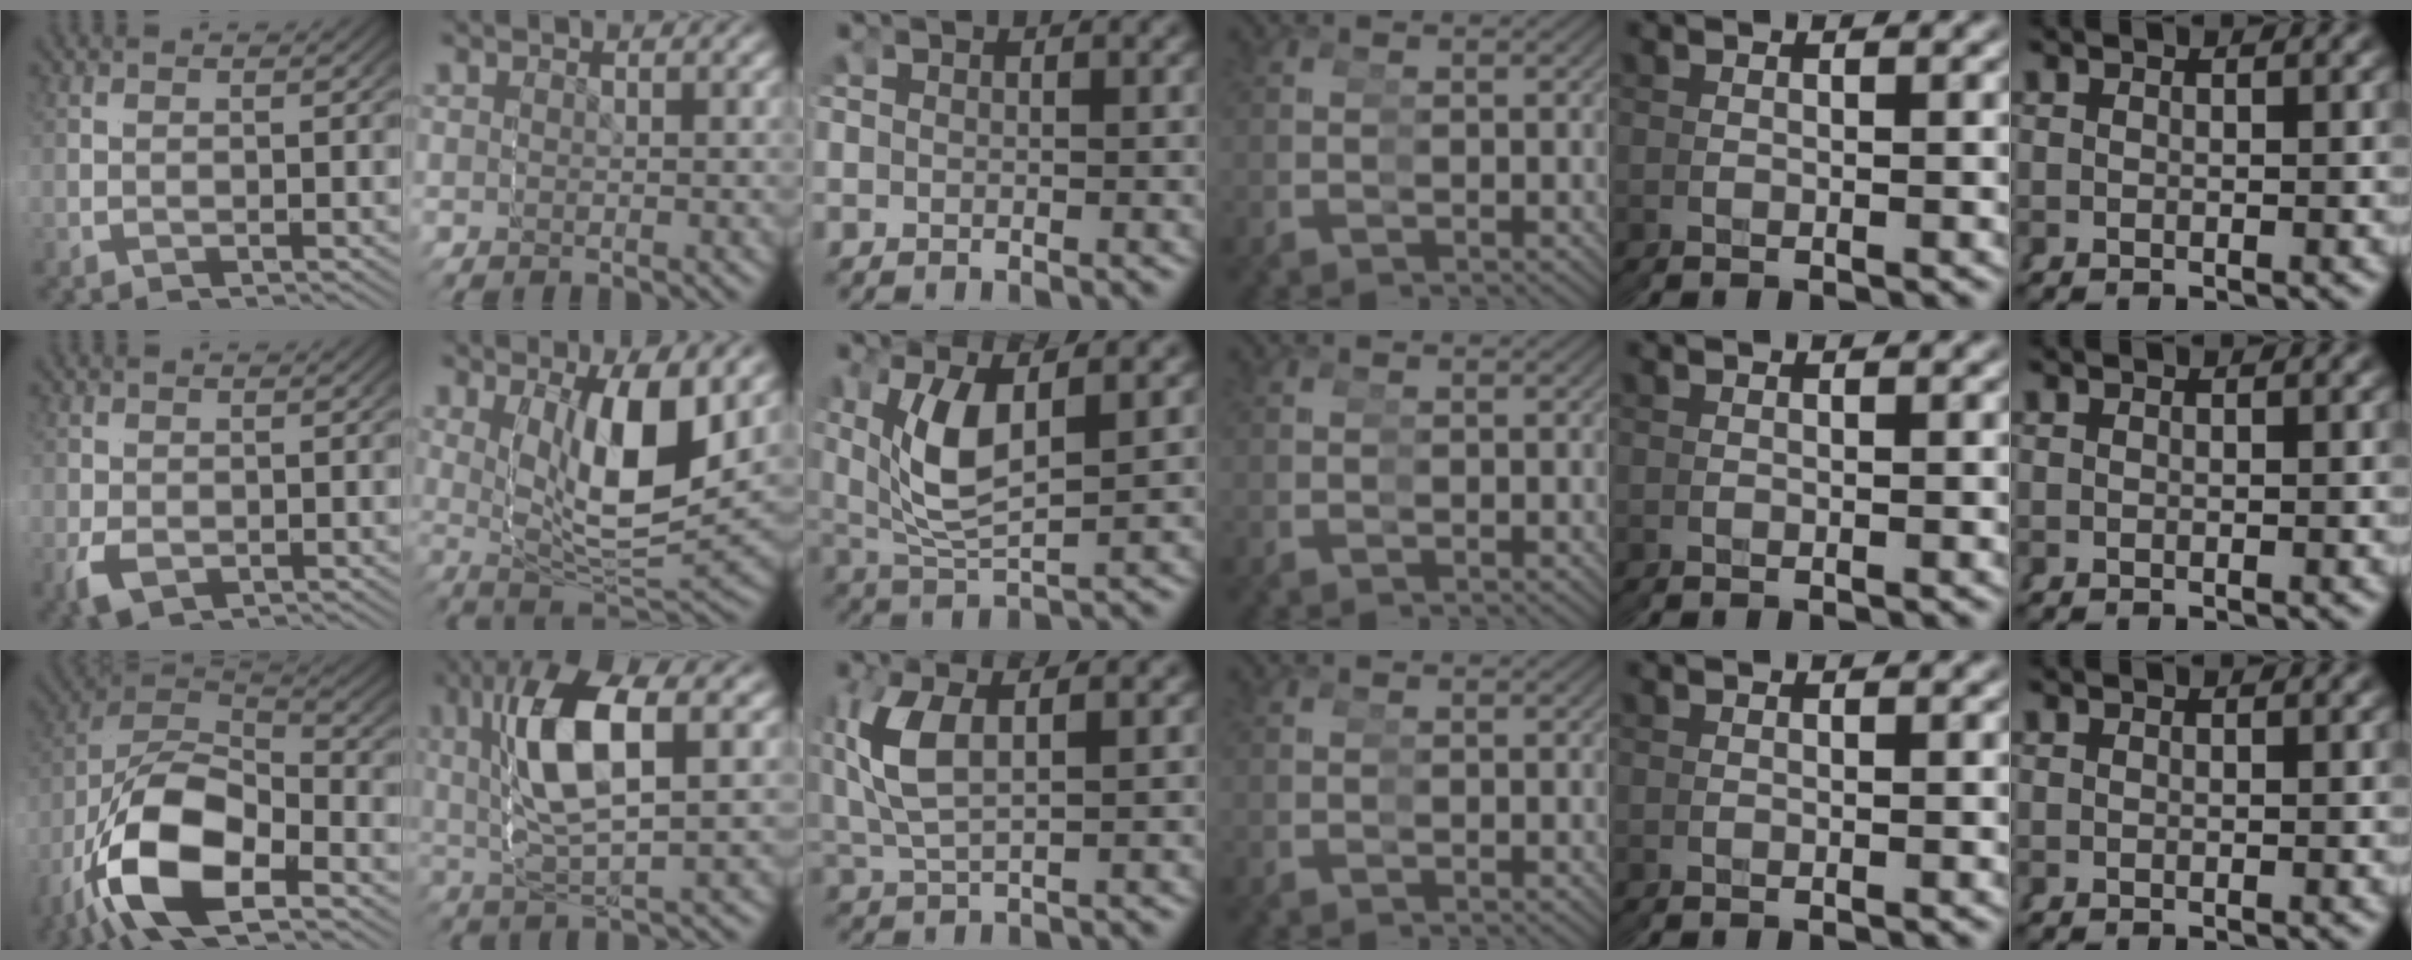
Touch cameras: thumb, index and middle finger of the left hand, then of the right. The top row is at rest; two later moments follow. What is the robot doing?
{"motion": "grasp_and_lifting", "object": "markers"}